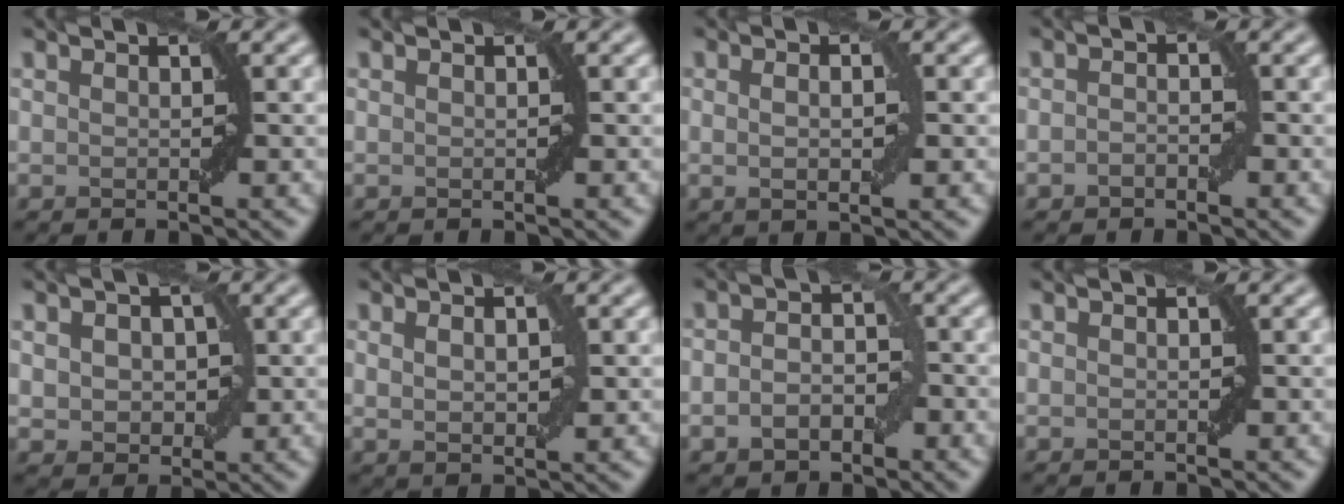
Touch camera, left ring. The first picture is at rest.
{"total": 0.0}
{"total": 2.1, "force": [0.2, 0.6, 2.0], "torque": [-0.036, 0.001, 0.003]}
{"total": 1.1, "force": [-0.5, 0.7, 0.7], "torque": [-0.012, 0.003, -0.011]}
{"total": 3.7, "force": [0.4, 2.7, 2.4], "torque": [-0.040, 0.000, 0.007]}
{"total": 2.4, "force": [0.5, 1.2, 2.1], "torque": [-0.037, 0.000, 0.014]}
{"total": 3.4, "force": [-1.1, 2.3, 2.2], "torque": [-0.034, 0.000, -0.022]}
{"total": 0.0}